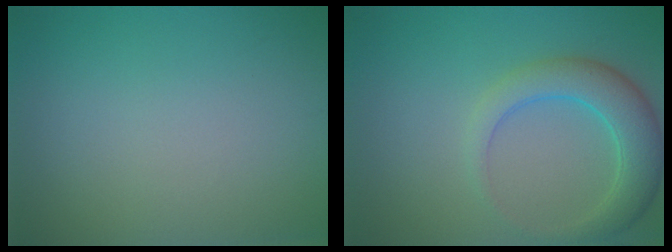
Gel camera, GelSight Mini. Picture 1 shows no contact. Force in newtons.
{"total": 4.5, "press": 4.5, "slide": 0.1}